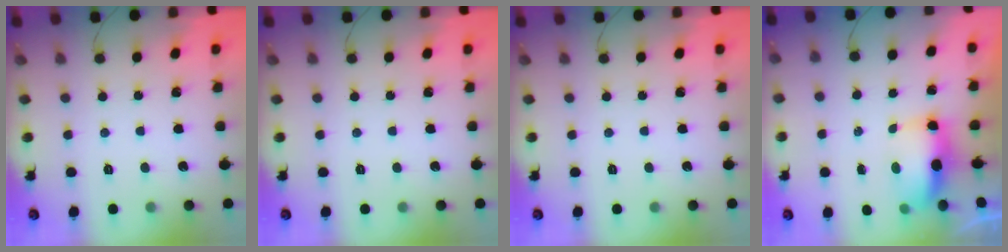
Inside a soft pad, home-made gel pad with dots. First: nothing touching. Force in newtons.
{"total": 0.0}
{"total": 0.0}
{"total": 7.0, "press": 6.9, "slide": 1.2}